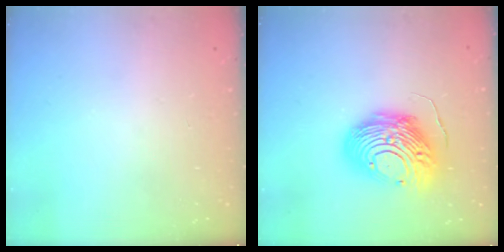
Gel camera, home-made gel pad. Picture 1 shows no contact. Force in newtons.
{"total": 15.5, "press": 15.4, "slide": 1.7}